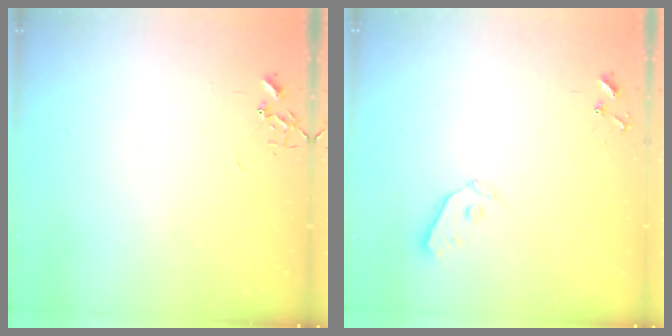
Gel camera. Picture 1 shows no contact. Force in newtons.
{"total": 5.7, "press": 5.7, "slide": 0.4}